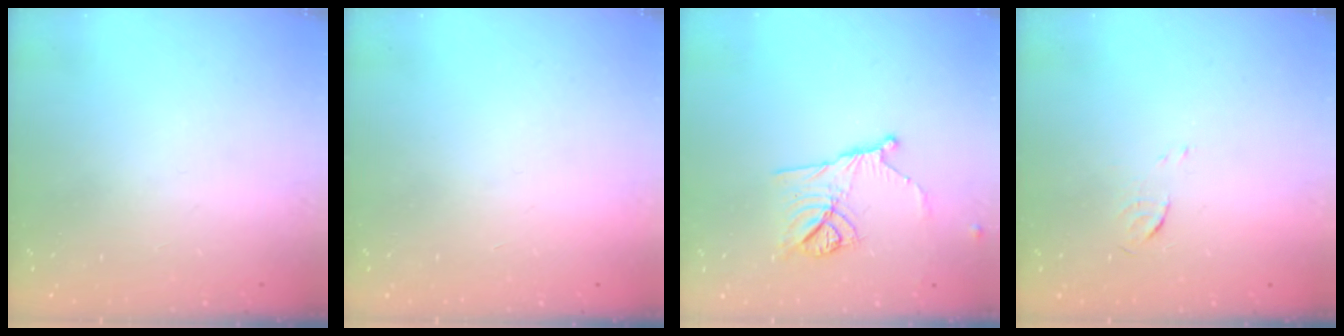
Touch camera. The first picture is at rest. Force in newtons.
{"total": 1.5, "press": 1.5, "slide": 0.1}
{"total": 11.2, "press": 10.9, "slide": 2.3}
{"total": 3.9, "press": 3.7, "slide": 1.2}